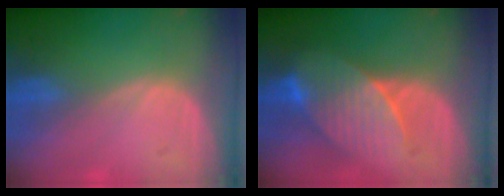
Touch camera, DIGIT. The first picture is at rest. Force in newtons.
{"total": 8.2, "press": 7.9, "slide": 2.2}